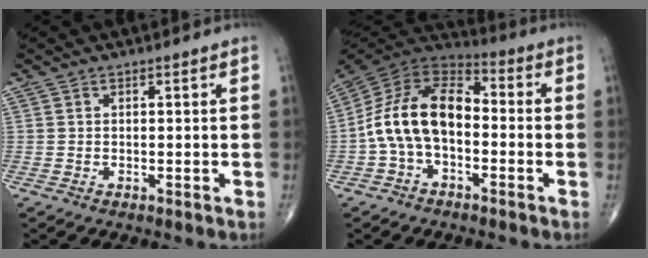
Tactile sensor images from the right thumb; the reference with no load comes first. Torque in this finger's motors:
{"motor_torque": [2.41, 2.43, 1.11, -0.82, 0.52]}